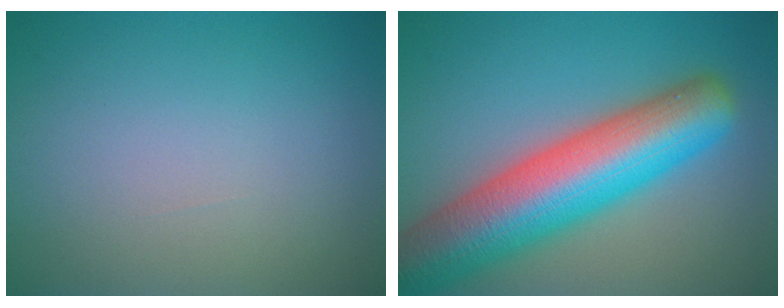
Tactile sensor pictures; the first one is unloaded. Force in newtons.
{"total": 12.3, "press": 12.3, "slide": 0.5}